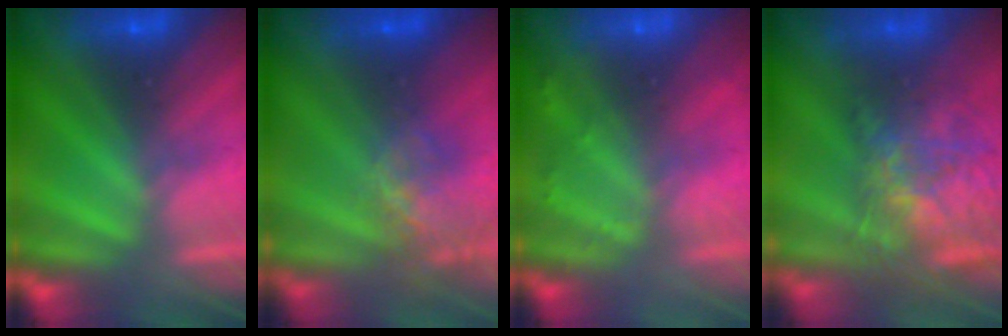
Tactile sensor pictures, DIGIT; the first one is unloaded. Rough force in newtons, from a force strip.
{"total": 7.1}
{"total": 2.1}
{"total": 9.8}